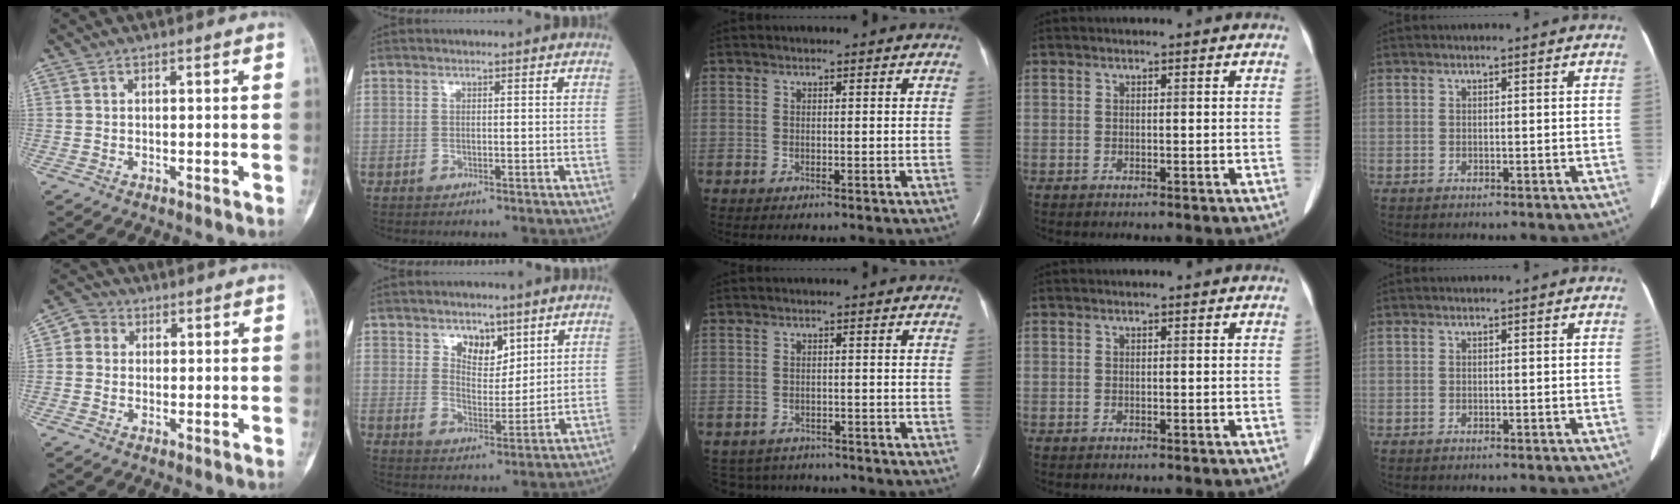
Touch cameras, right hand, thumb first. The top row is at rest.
{"thumb": {"total": 3.9, "force": [0.7, 3.6, 1.3], "torque": [-0.002, 0.005, 0.005]}, "index": {"total": 5.2, "force": [3.3, 2.9, 2.9], "torque": [-0.041, -0.004, 0.060]}, "middle": {"total": 5.2, "force": [-4.8, 2.0, -0.1], "torque": [0.000, 0.003, -0.067]}}